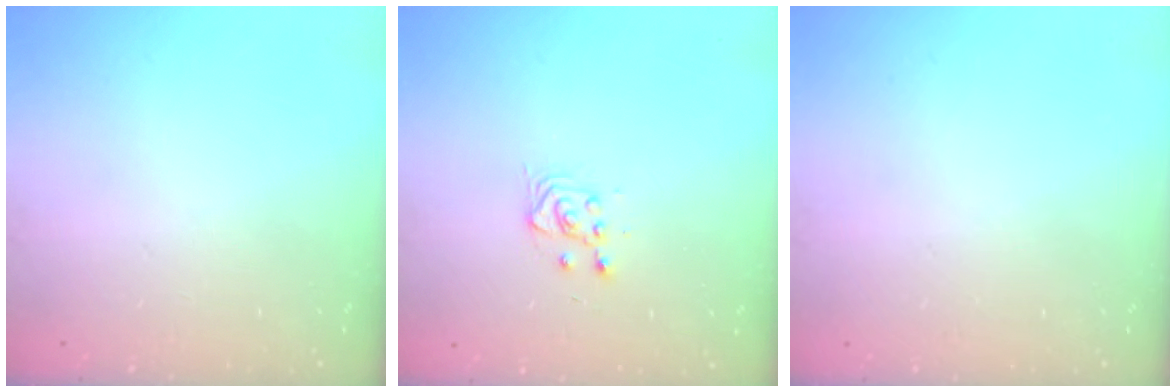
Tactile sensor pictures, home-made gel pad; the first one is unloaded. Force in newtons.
{"total": 3.3, "press": 3.1, "slide": 1.1}
{"total": 0.0}